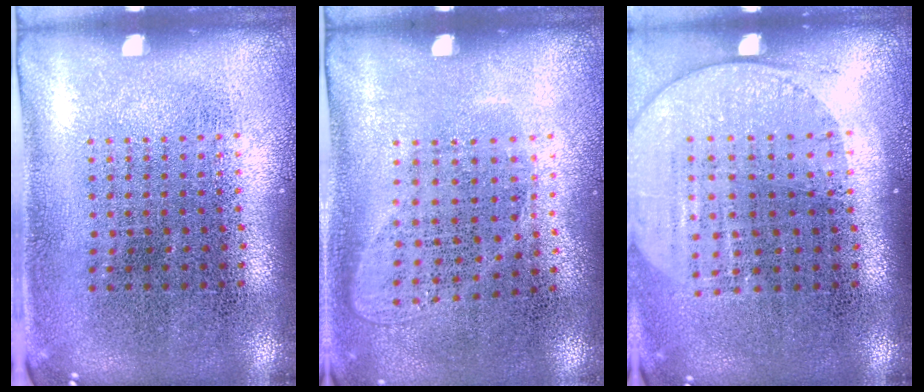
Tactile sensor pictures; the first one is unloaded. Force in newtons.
{"total": 1.0, "press": 0.9, "slide": 0.5}
{"total": 1.6, "press": 1.4, "slide": 0.6}